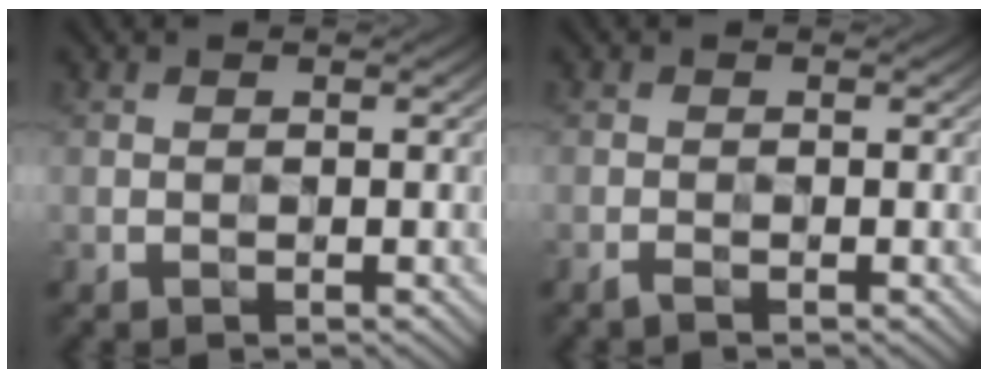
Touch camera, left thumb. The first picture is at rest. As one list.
[{"total": 0.9, "force": [-0.8, -0.4, 0.3], "torque": [-0.009, 0.004, -0.016]}]